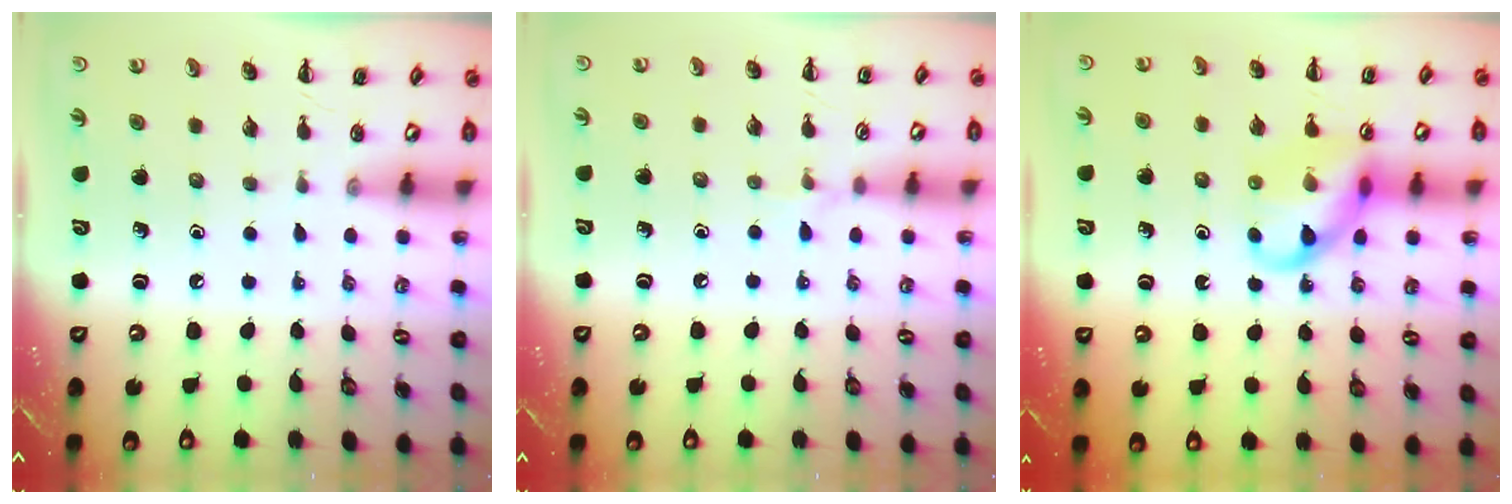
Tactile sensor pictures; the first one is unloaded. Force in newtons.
{"total": 4.0, "press": 3.7, "slide": 1.5}
{"total": 12.0, "press": 11.9, "slide": 1.6}